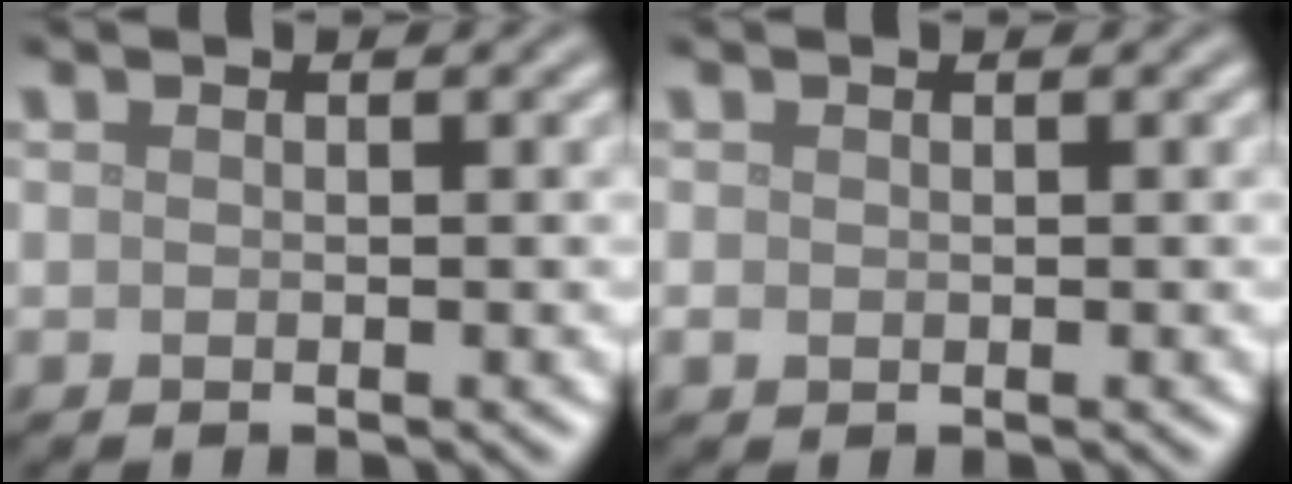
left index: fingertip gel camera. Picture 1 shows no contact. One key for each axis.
{"total": 0.7, "fx": 0.0, "fy": 0.6, "fz": 0.3, "tx": -0.006, "ty": -0.002, "tz": 0.001}